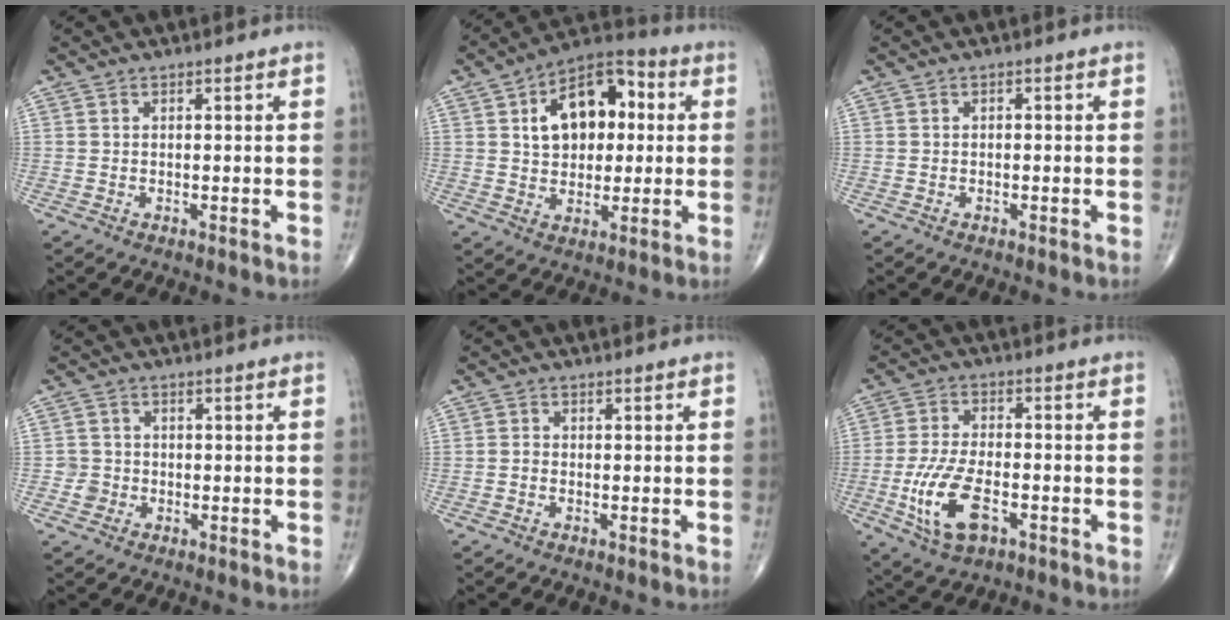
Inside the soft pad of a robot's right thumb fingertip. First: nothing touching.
{"total": 15.1, "force": [3.1, 9.6, 11.2], "torque": [-0.135, 0.020, 0.041]}
{"total": 0.7, "force": [-0.1, 0.4, 0.5], "torque": [-0.007, 0.005, -0.004]}
{"total": 2.4, "force": [-0.6, 2.3, 0.1], "torque": [0.015, 0.009, -0.014]}
{"total": 0.7, "force": [-0.3, 0.5, 0.4], "torque": [-0.007, 0.001, -0.008]}
{"total": 11.1, "force": [-3.9, 5.4, 8.9], "torque": [-0.182, 0.008, -0.068]}